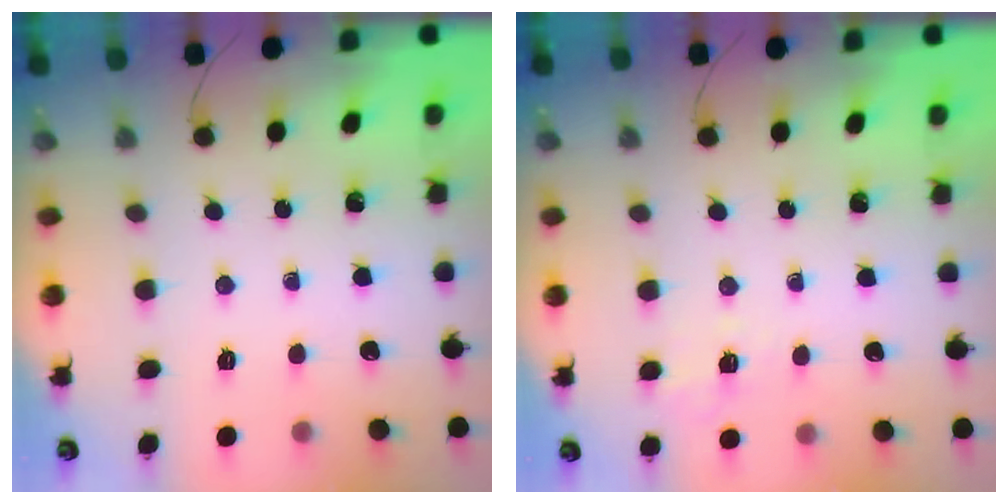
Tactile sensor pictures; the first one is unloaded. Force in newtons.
{"total": 2.2, "press": 1.3, "slide": 1.8}